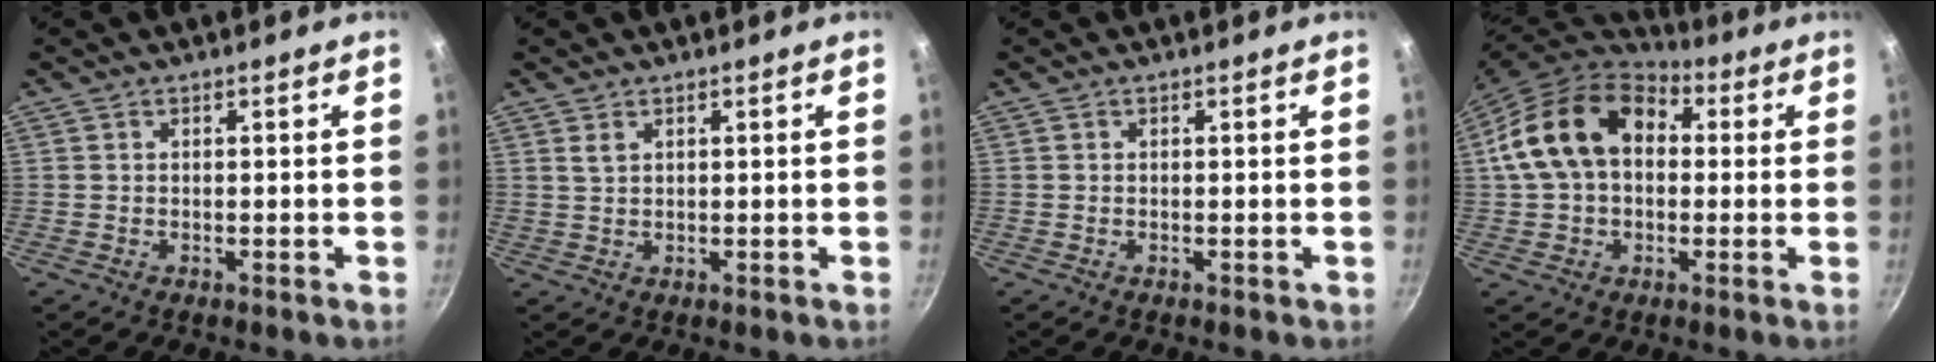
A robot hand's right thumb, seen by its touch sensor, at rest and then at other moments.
{"total": 1.7, "force": [0.9, 0.7, 1.2], "torque": [-0.023, -0.001, 0.021]}
{"total": 0.0}
{"total": 17.6, "force": [2.9, 12.5, 12.1], "torque": [-0.198, 0.036, 0.038]}